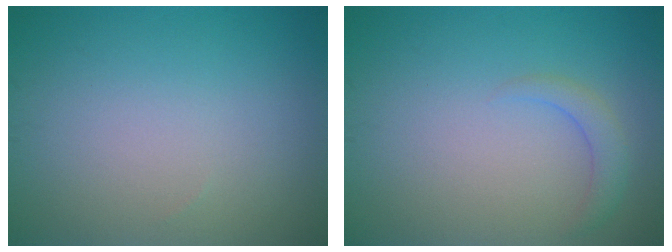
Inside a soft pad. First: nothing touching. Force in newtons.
{"total": 1.6, "press": 1.6, "slide": 0.2}